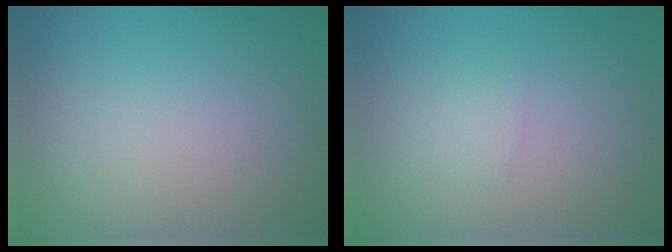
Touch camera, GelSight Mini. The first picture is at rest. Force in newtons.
{"total": 0.9, "press": 0.9, "slide": 0.1}